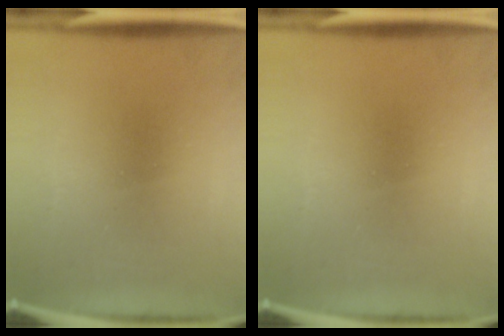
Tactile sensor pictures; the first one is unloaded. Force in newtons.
{"total": 0.0}